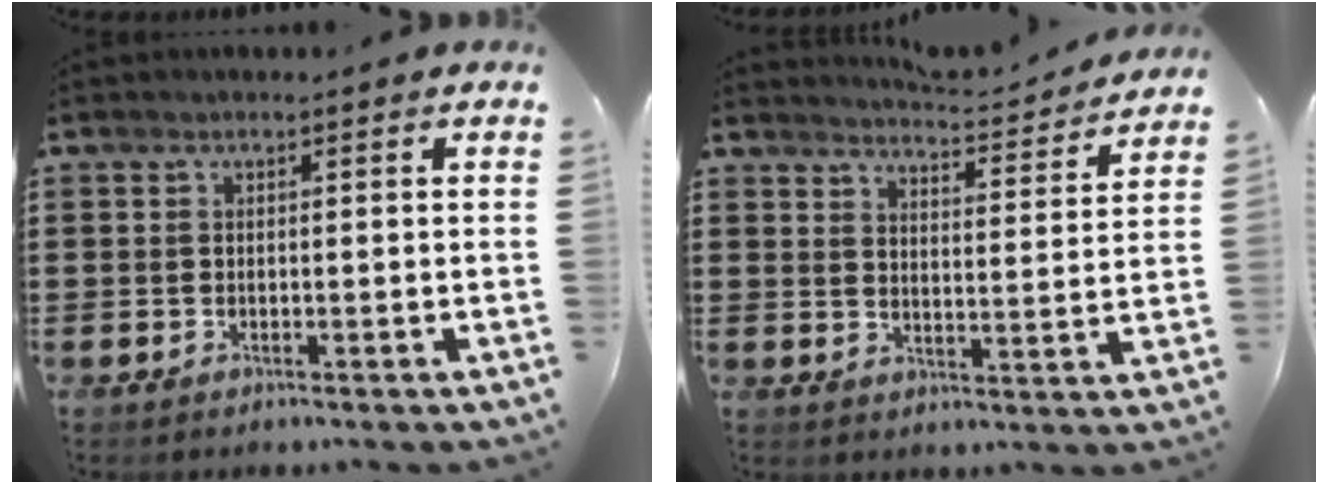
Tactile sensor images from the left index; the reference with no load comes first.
{"total": 4.0, "force": [3.9, -0.4, 0.4], "torque": [-0.020, -0.035, 0.063]}